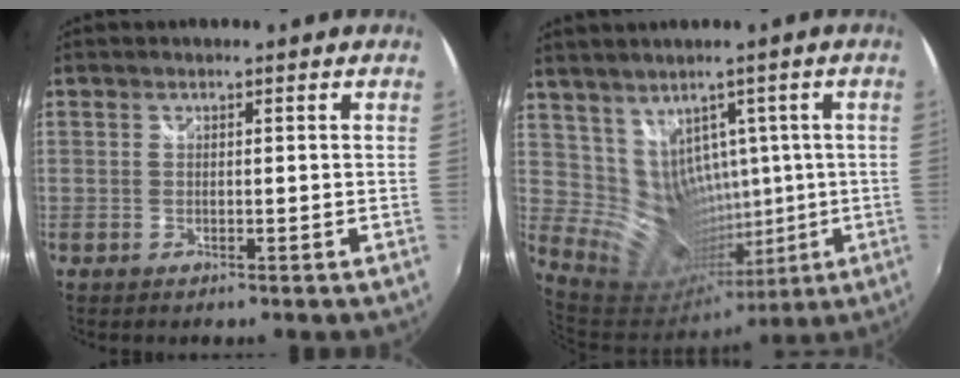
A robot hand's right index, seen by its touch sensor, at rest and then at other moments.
{"total": 12.3, "force": [3.5, 10.8, 4.7], "torque": [-0.101, 0.002, 0.094]}